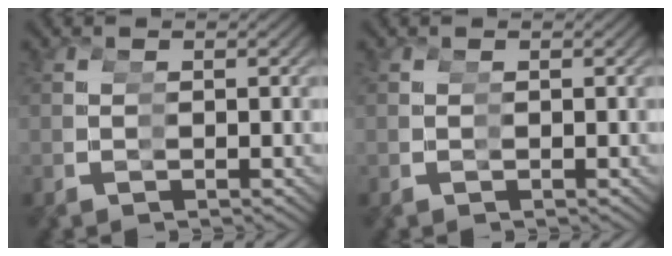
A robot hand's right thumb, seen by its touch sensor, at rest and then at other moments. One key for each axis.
{"total": 0.0}